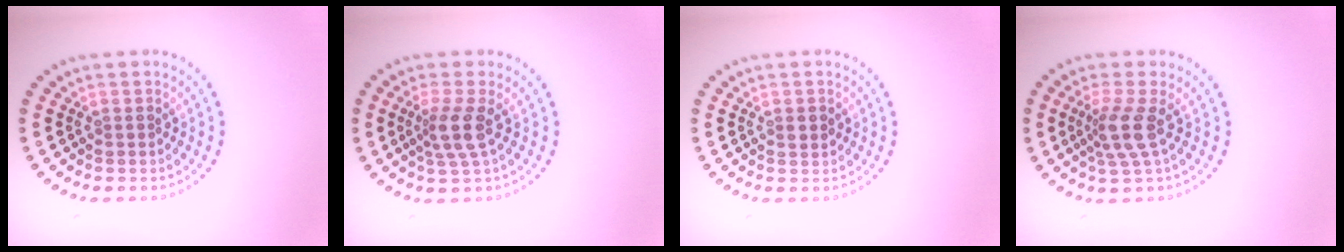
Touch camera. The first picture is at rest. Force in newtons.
{"total": 2.7, "press": 2.2, "slide": 1.7}
{"total": 1.2, "press": 1.2, "slide": 0.2}
{"total": 2.8, "press": 2.1, "slide": 1.9}